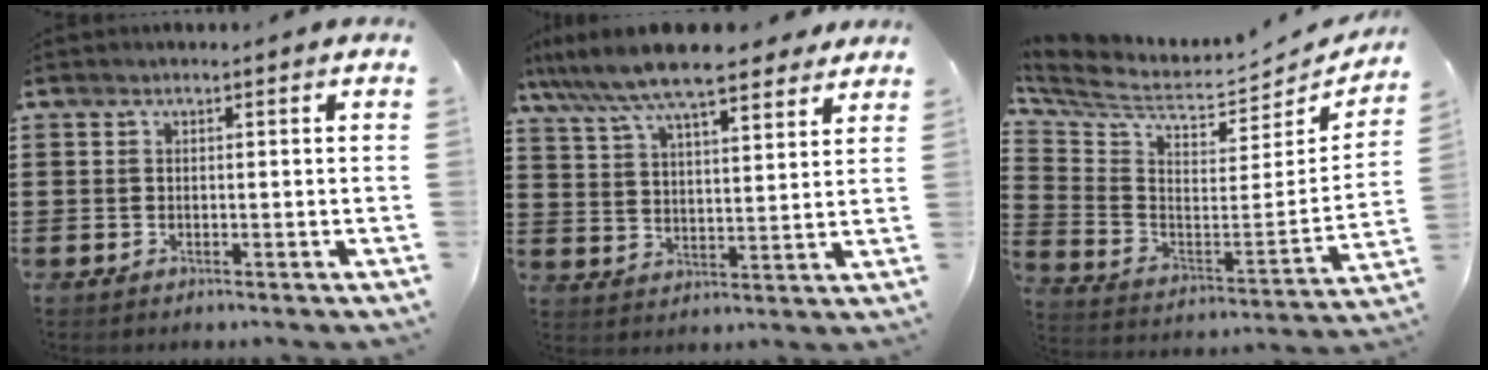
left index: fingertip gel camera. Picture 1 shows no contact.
{"total": 9.8, "force": [8.4, 1.5, 4.9], "torque": [-0.125, -0.028, 0.147]}
{"total": 4.5, "force": [3.8, 1.3, 2.0], "torque": [-0.065, -0.051, 0.061]}